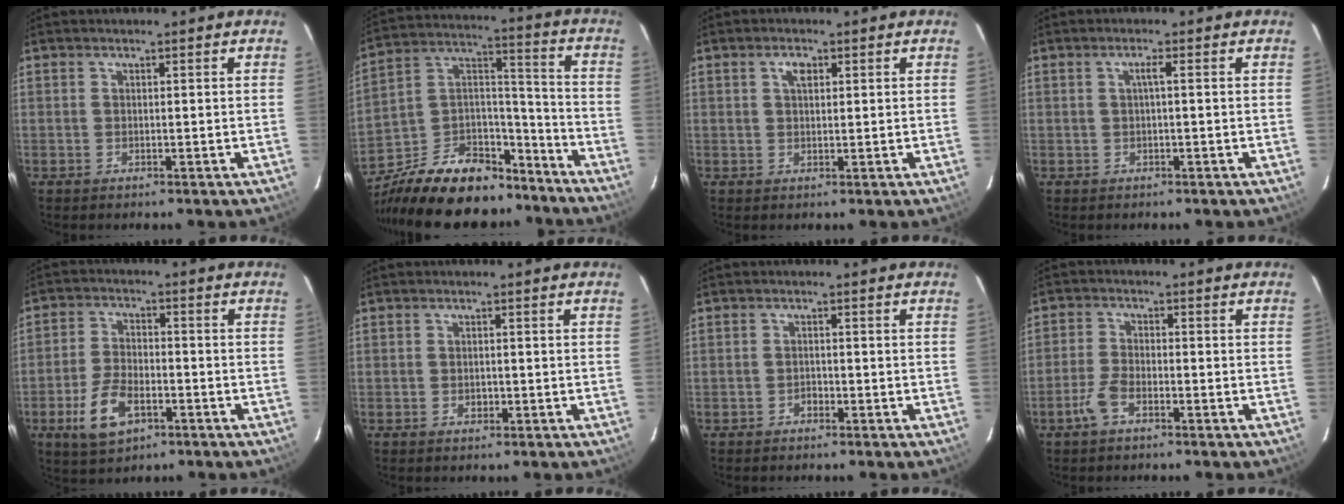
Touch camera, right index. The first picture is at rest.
{"total": 24.3, "force": [-18.0, 11.5, 11.5], "torque": [-0.232, 0.047, -0.273]}
{"total": 2.2, "force": [0.9, 1.2, 1.6], "torque": [-0.029, 0.006, 0.015]}
{"total": 1.3, "force": [0.0, -0.2, 1.3], "torque": [-0.023, 0.004, -0.001]}
{"total": 9.6, "force": [-4.3, 5.1, 6.9], "torque": [-0.153, -0.001, -0.073]}
{"total": 1.3, "force": [-0.5, 1.0, 0.7], "torque": [-0.011, 0.001, -0.006]}
{"total": 1.1, "force": [-0.8, 0.6, 0.1], "torque": [-0.004, 0.002, -0.014]}
{"total": 4.2, "force": [-2.7, 1.6, 2.8], "torque": [-0.075, 0.001, -0.054]}